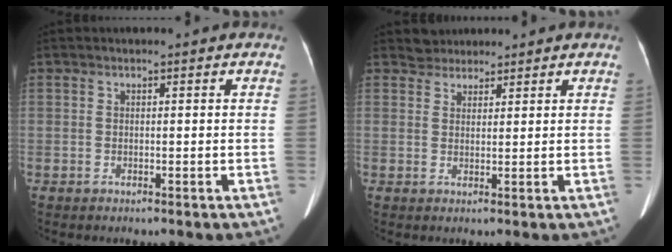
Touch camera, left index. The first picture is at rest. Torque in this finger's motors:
{"motor_torque": [0.07, -0.03, 0.03, -0.01]}